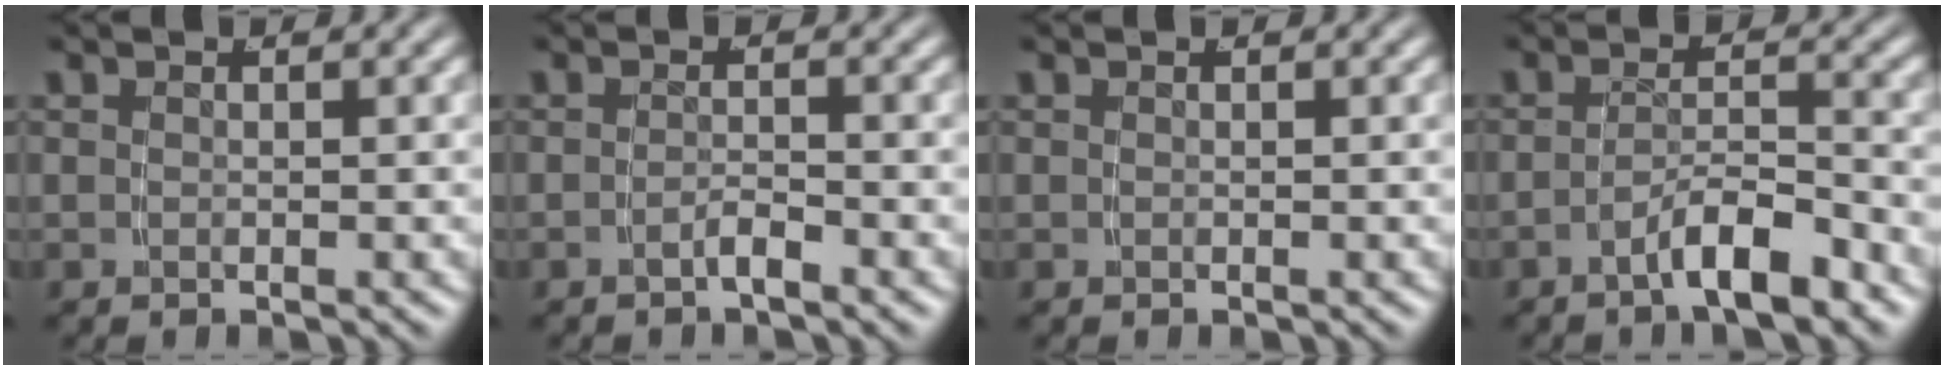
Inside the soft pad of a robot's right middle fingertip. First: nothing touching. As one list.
[{"total": 1.4, "force": [-1.3, -0.4, 0.6], "torque": [-0.007, 0.003, -0.026]}, {"total": 0.0}, {"total": 3.9, "force": [-3.0, 0.5, 2.4], "torque": [-0.030, 0.001, -0.053]}]